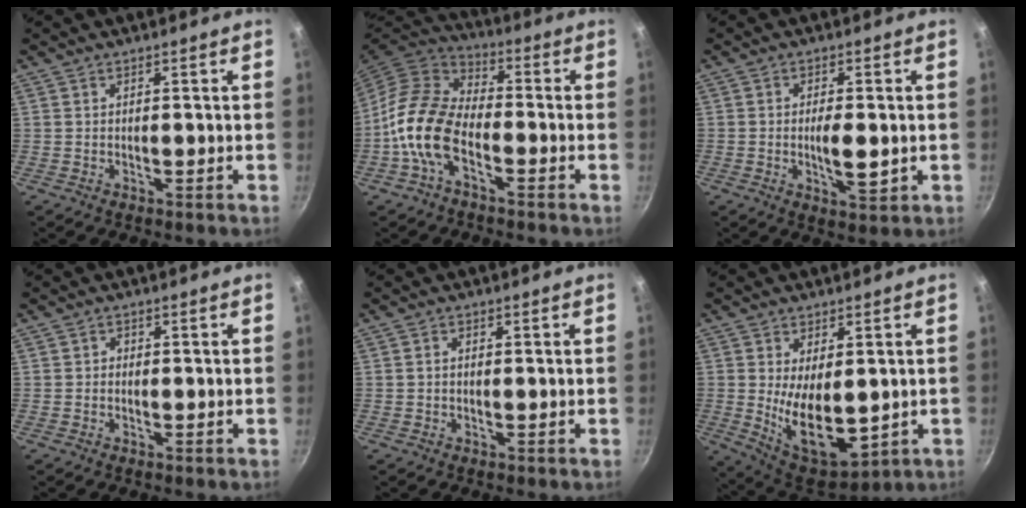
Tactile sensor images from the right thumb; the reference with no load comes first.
{"total": 12.7, "force": [-4.6, 7.2, 9.4], "torque": [-0.164, 0.046, -0.105]}
{"total": 5.8, "force": [-0.7, 2.3, 5.3], "torque": [-0.089, -0.002, -0.008]}
{"total": 0.8, "force": [-0.2, 0.7, 0.2], "torque": [-0.001, 0.003, -0.005]}
{"total": 1.0, "force": [0.1, 0.7, 0.6], "torque": [-0.011, 0.005, 0.000]}
{"total": 14.4, "force": [-0.5, 7.6, 12.1], "torque": [-0.176, -0.026, 0.016]}